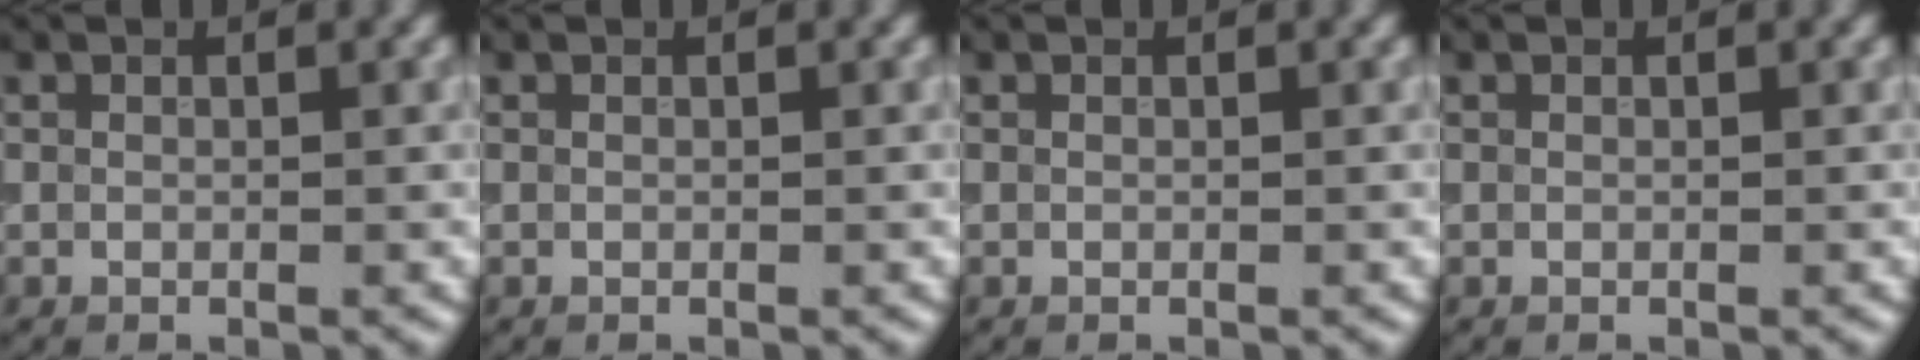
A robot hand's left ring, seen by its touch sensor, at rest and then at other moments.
{"total": 0.0}
{"total": 0.0}
{"total": 0.0}